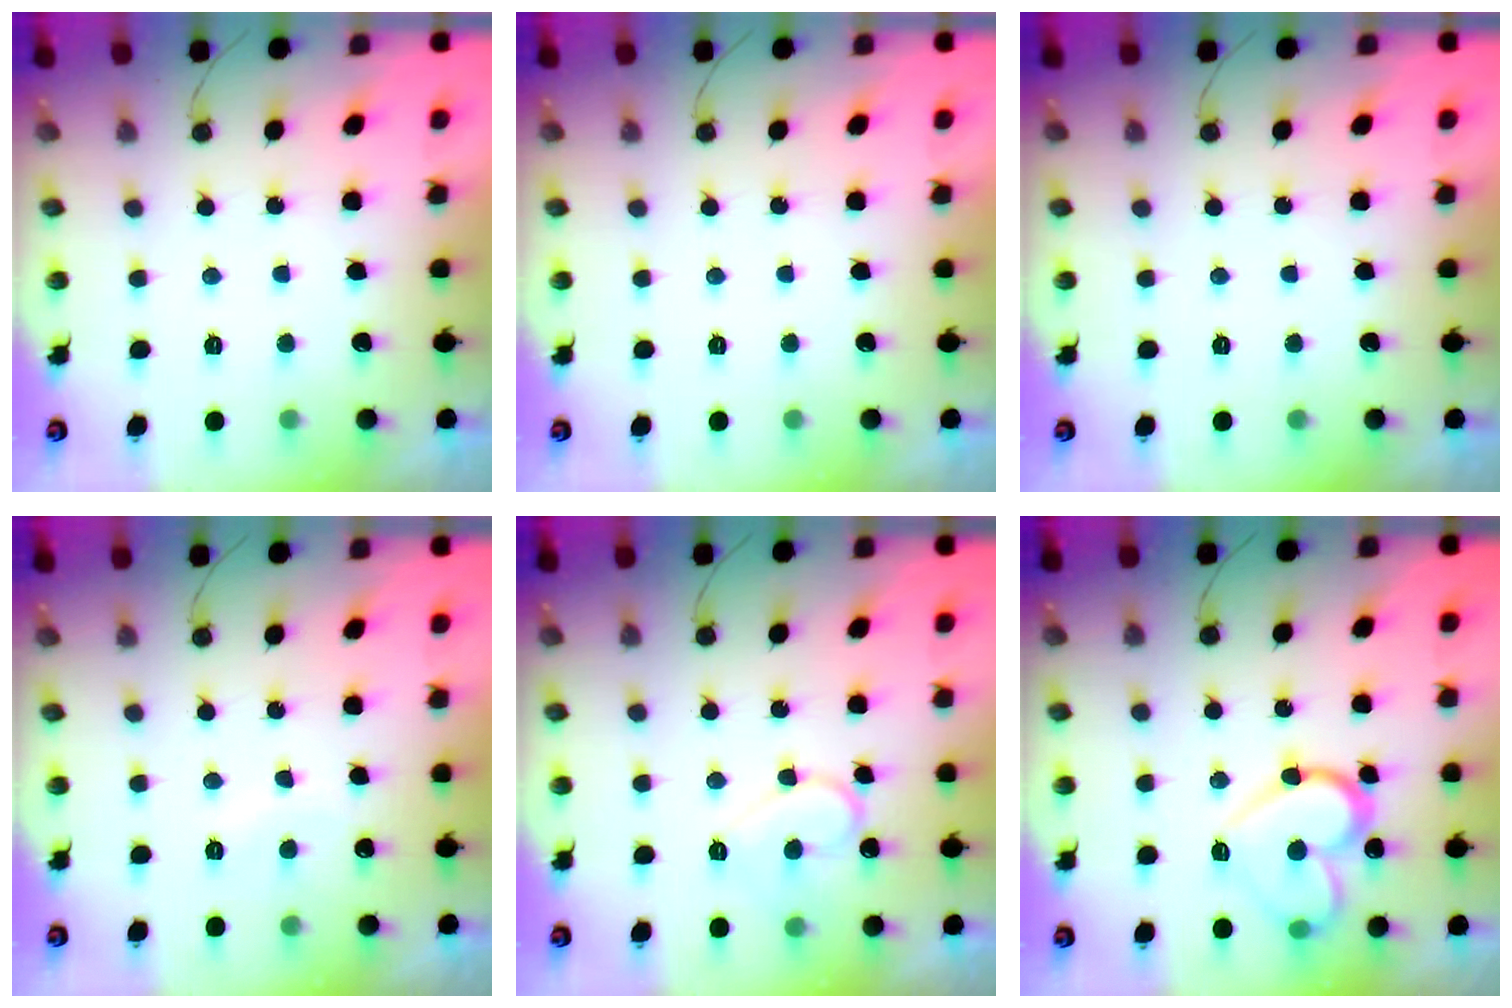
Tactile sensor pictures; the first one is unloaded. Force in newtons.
{"total": 0.0}
{"total": 0.0}
{"total": 5.6, "press": 5.6, "slide": 0.3}
{"total": 10.4, "press": 10.4, "slide": 0.8}
{"total": 16.2, "press": 16.1, "slide": 1.8}